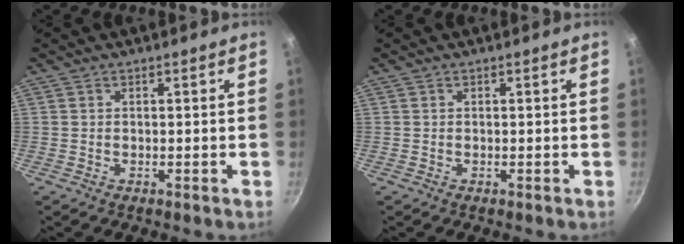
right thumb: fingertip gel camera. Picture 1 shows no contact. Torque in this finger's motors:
{"motor_torque": [-0.01, 0.01, 0.09, 0.02, 0.00]}